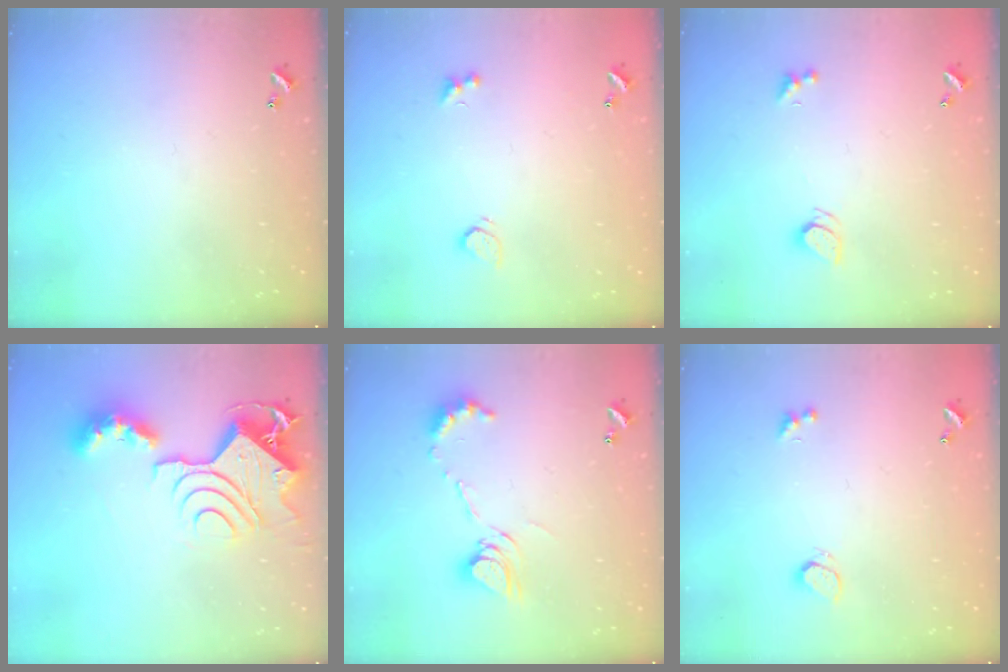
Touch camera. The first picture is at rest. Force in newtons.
{"total": 2.0, "press": 1.7, "slide": 1.0}
{"total": 2.1, "press": 2.1, "slide": 0.3}
{"total": 16.1, "press": 16.0, "slide": 1.7}
{"total": 12.5, "press": 12.4, "slide": 1.7}
{"total": 2.4, "press": 1.9, "slide": 1.4}